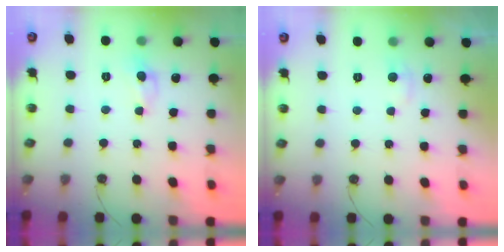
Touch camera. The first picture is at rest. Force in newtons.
{"total": 1.8, "press": 1.7, "slide": 0.7}